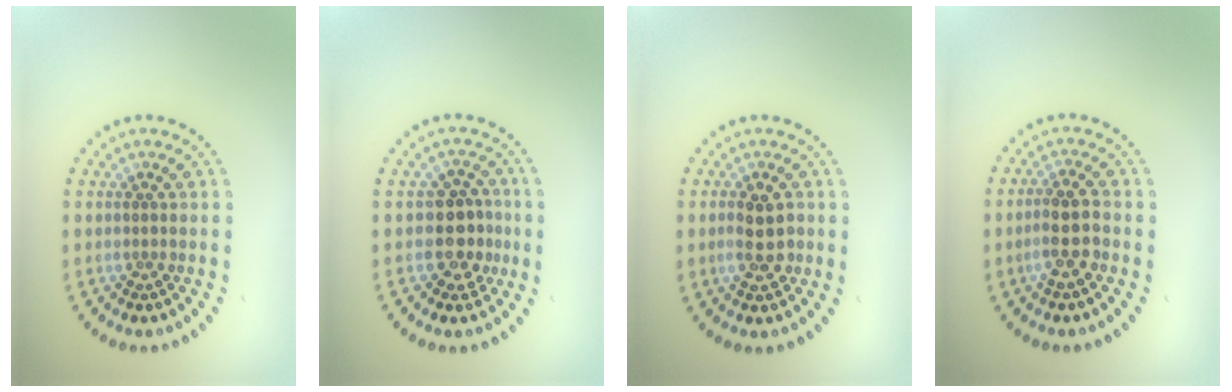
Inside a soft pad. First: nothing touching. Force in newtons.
{"total": 3.2, "press": 2.9, "slide": 1.3}
{"total": 2.9, "press": 2.8, "slide": 0.2}
{"total": 3.0, "press": 2.7, "slide": 1.2}